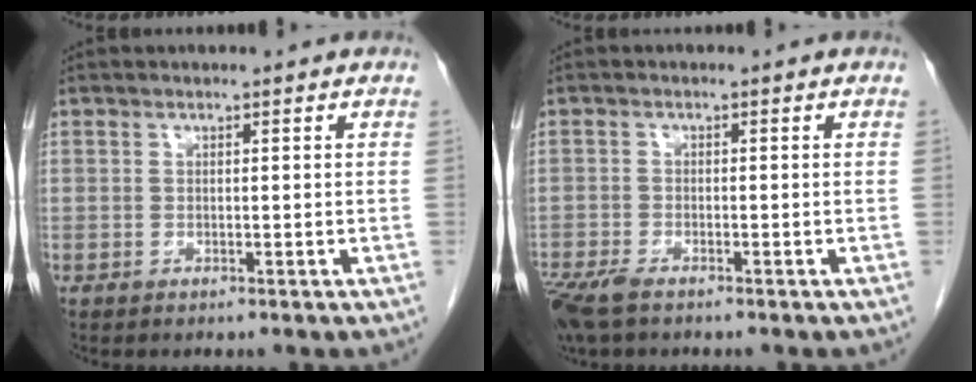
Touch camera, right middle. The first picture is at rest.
{"total": 5.3, "force": [-3.9, 1.6, 3.2], "torque": [-0.067, -0.014, -0.070]}